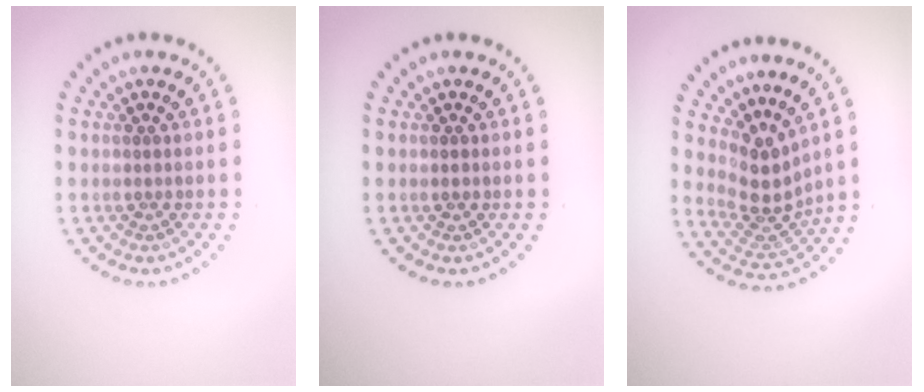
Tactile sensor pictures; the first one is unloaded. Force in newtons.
{"total": 0.7, "press": 0.7, "slide": 0.1}
{"total": 3.6, "press": 2.7, "slide": 2.4}